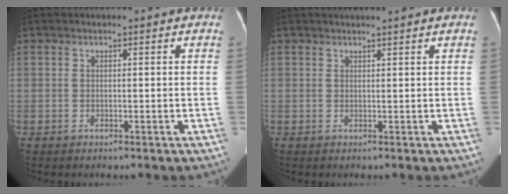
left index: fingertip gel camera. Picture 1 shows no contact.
{"total": 2.9, "force": [2.6, 0.0, 1.3], "torque": [-0.017, 0.024, 0.034]}